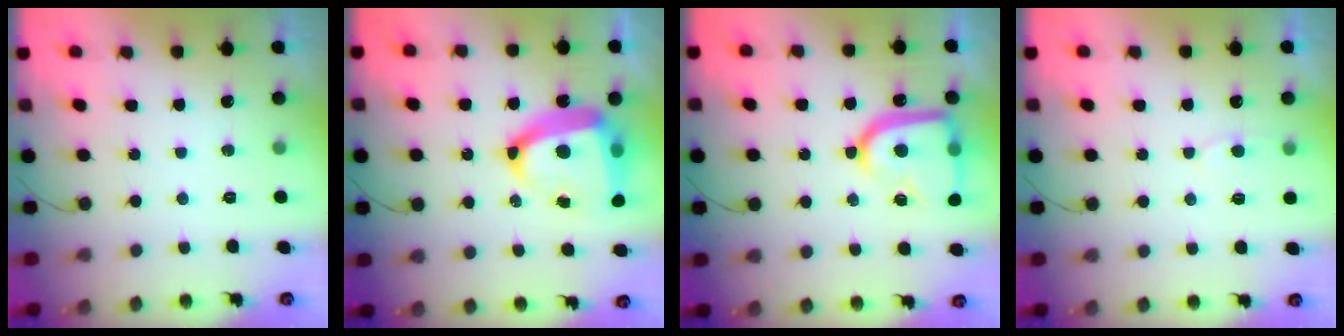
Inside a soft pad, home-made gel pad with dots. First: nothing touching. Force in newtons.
{"total": 20.9, "press": 20.8, "slide": 2.0}
{"total": 18.1, "press": 18.0, "slide": 1.7}
{"total": 4.2, "press": 4.2, "slide": 0.4}